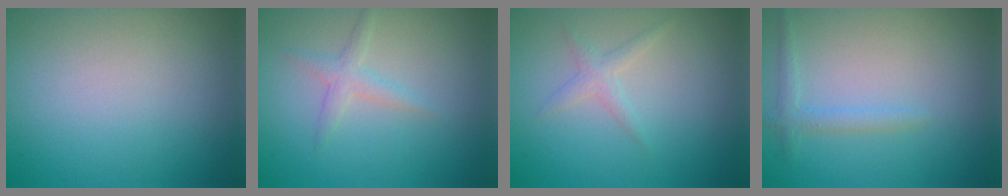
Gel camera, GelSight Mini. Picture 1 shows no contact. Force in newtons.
{"total": 1.6, "press": 1.6, "slide": 0.1}
{"total": 1.3, "press": 1.3, "slide": 0.0}
{"total": 1.4, "press": 1.4, "slide": 0.1}